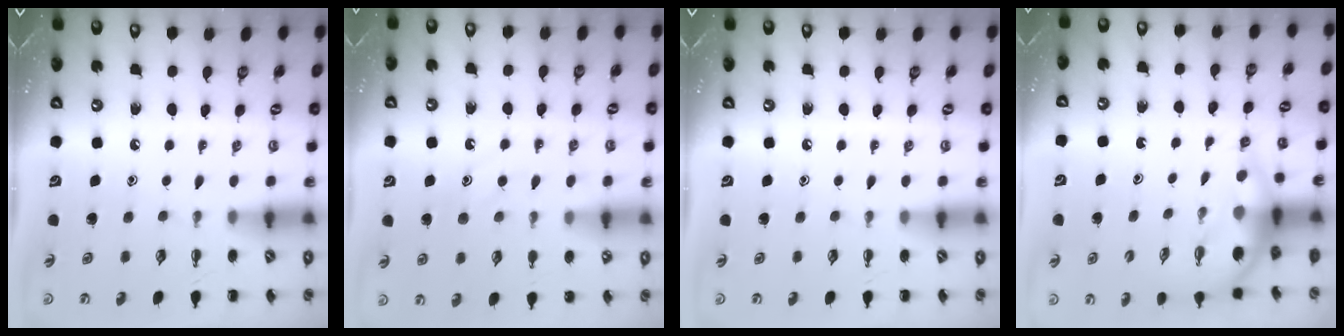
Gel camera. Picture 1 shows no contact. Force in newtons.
{"total": 9.7, "press": 9.7, "slide": 0.9}
{"total": 0.0}
{"total": 5.7, "press": 5.7, "slide": 0.7}